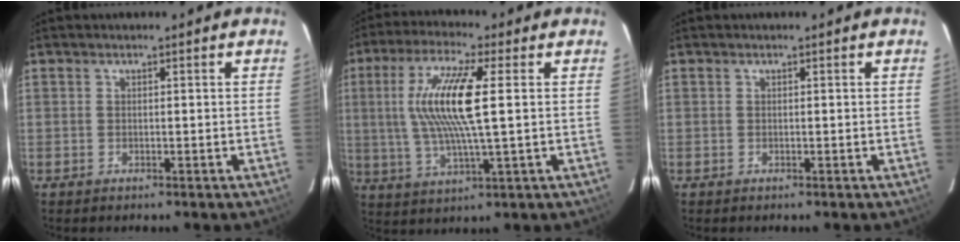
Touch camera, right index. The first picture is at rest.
{"total": 13.7, "force": [2.0, 1.6, 13.4], "torque": [-0.262, 0.003, 0.039]}
{"total": 0.0}